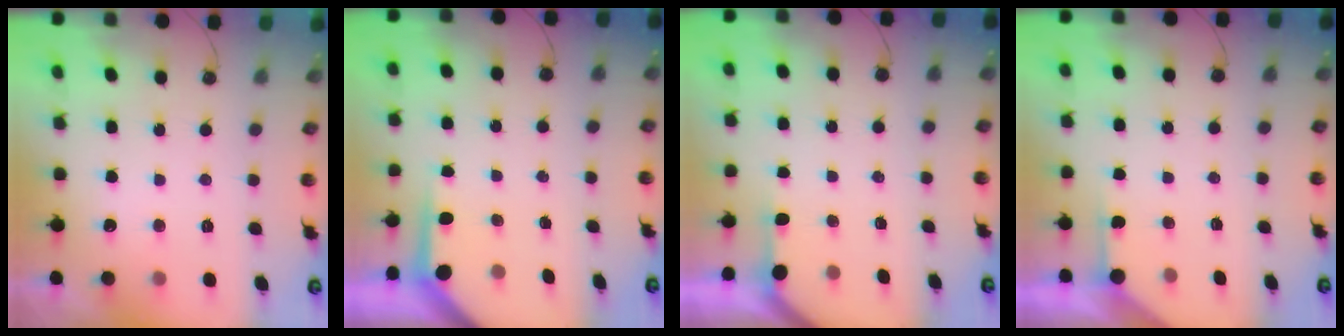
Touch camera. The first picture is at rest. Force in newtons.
{"total": 3.9, "press": 3.9, "slide": 0.4}
{"total": 1.2, "press": 1.2, "slide": 0.1}
{"total": 2.7, "press": 2.7, "slide": 0.3}